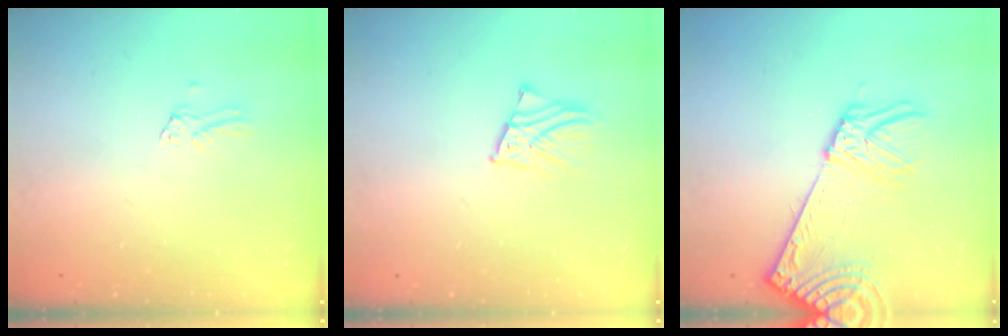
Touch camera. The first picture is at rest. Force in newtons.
{"total": 3.3, "press": 3.3, "slide": 0.4}
{"total": 15.4, "press": 15.0, "slide": 3.8}